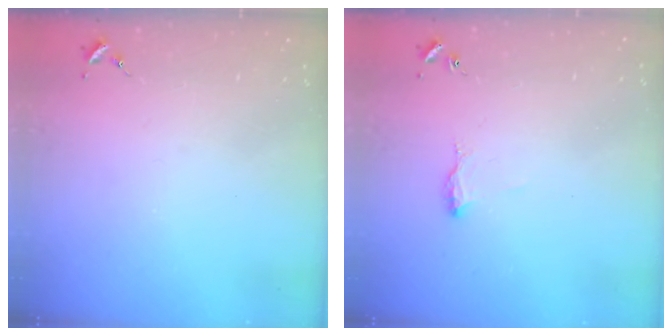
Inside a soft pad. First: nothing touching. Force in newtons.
{"total": 6.6, "press": 6.5, "slide": 0.9}